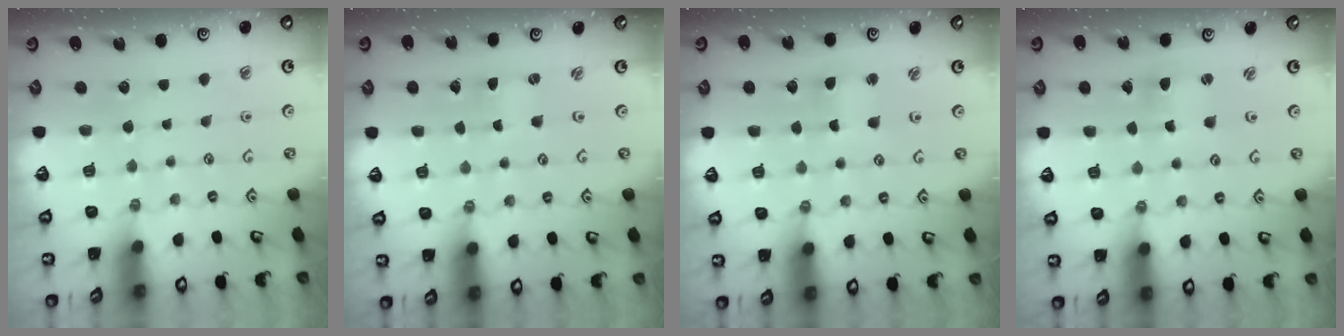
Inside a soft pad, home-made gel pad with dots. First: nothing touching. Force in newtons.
{"total": 0.5, "press": 0.5, "slide": 0.1}
{"total": 2.2, "press": 2.2, "slide": 0.3}
{"total": 2.8, "press": 2.8, "slide": 0.3}